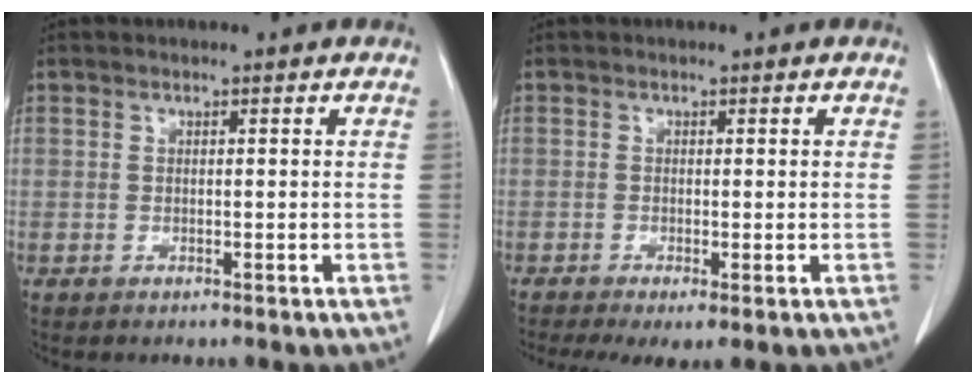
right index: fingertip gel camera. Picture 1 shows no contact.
{"total": 4.9, "force": [-2.8, 1.1, 3.8], "torque": [-0.061, -0.017, -0.048]}